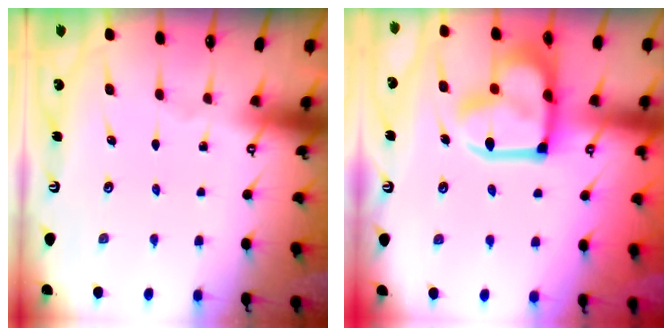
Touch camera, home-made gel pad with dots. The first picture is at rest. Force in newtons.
{"total": 20.2, "press": 20.2, "slide": 1.5}